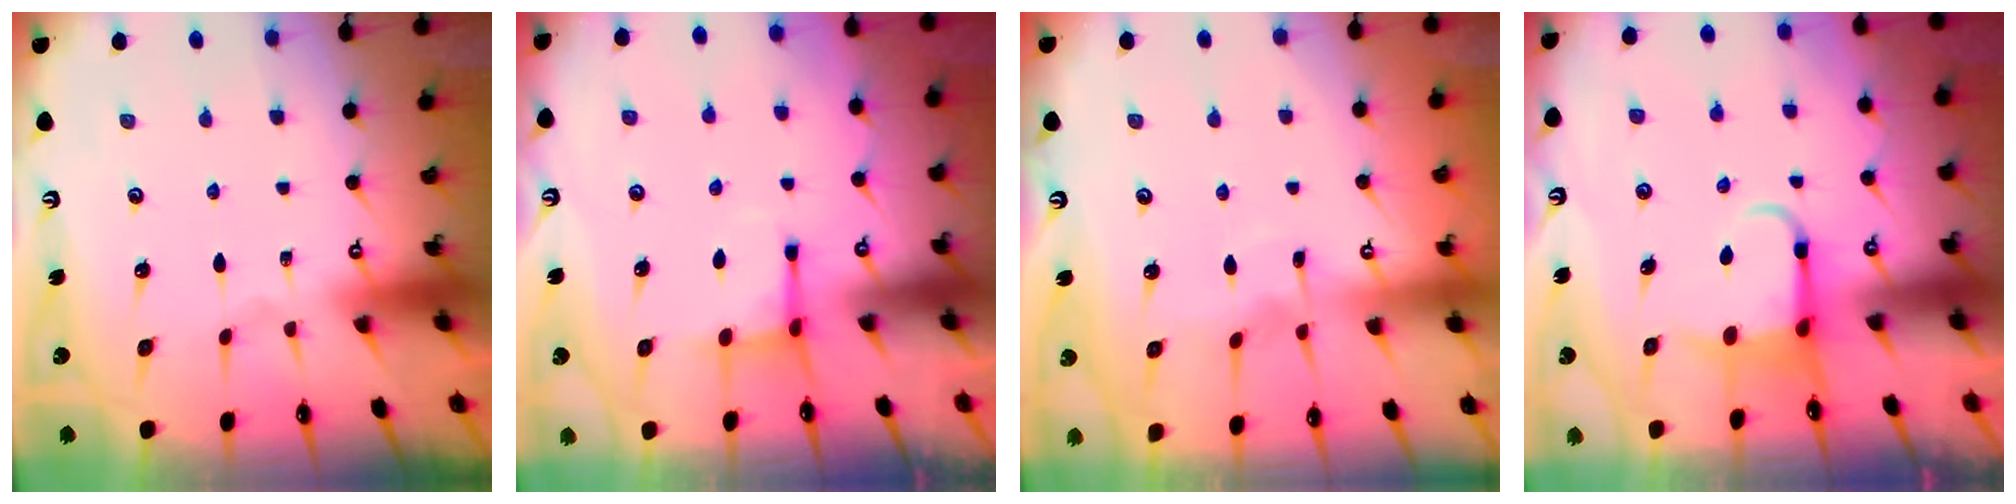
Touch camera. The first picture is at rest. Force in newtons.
{"total": 3.1, "press": 3.0, "slide": 0.9}
{"total": 2.9, "press": 2.9, "slide": 0.2}
{"total": 4.6, "press": 4.6, "slide": 0.6}